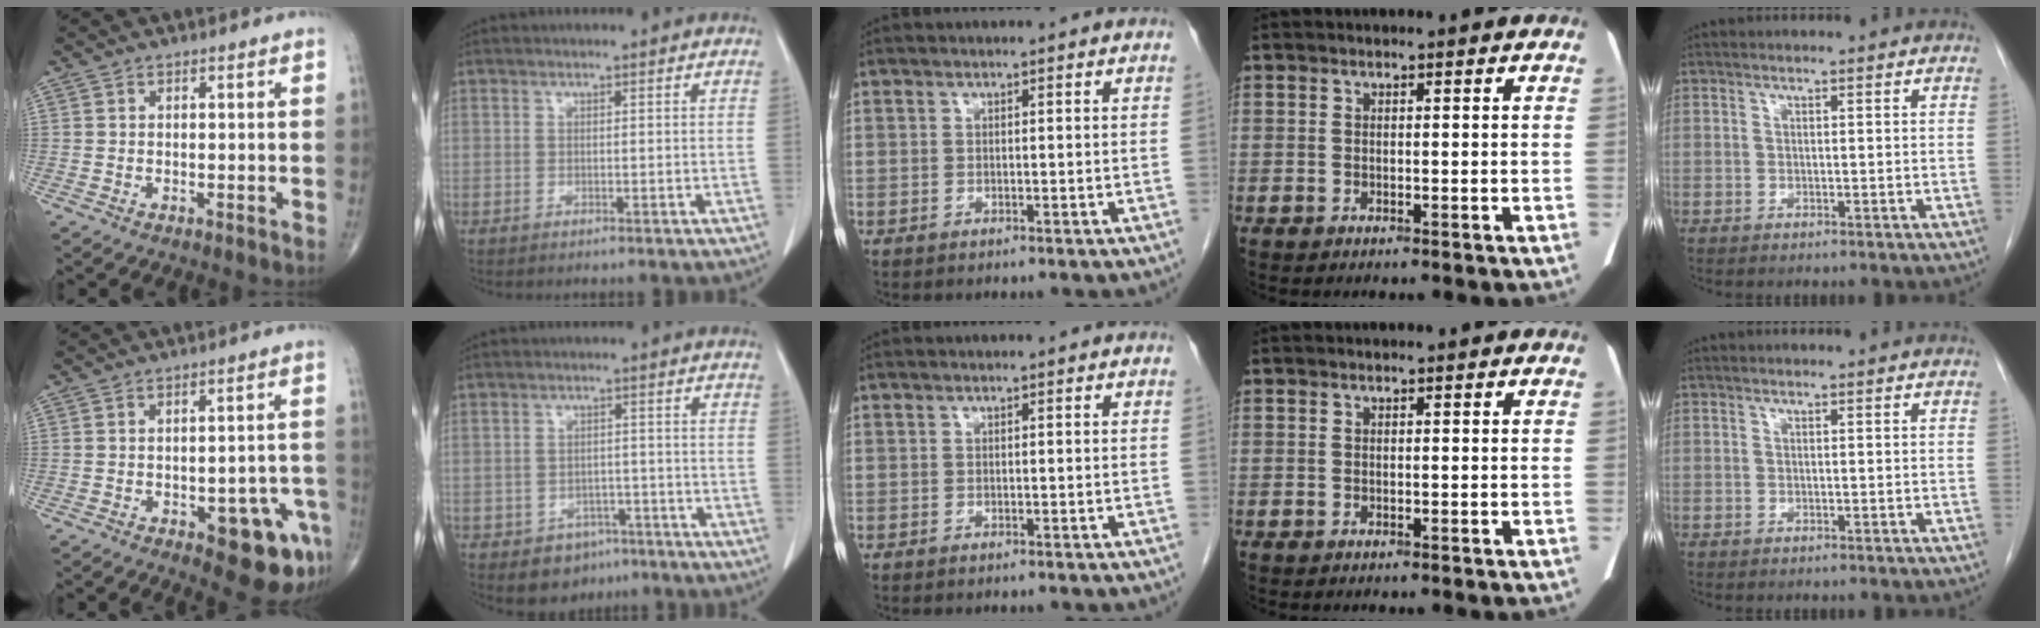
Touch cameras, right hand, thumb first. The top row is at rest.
{"thumb": {"total": 11.6, "force": [-5.3, 4.6, 9.3], "torque": [-0.083, 0.032, -0.056]}, "index": {"total": 5.4, "force": [-3.4, 4.1, 1.2], "torque": [-0.009, 0.011, -0.040]}}